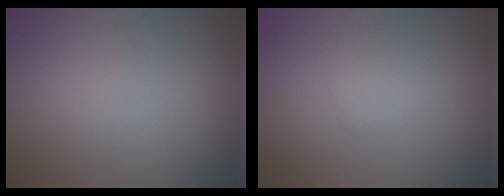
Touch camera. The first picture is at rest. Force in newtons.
{"total": 1.6, "press": 1.6, "slide": 0.0}